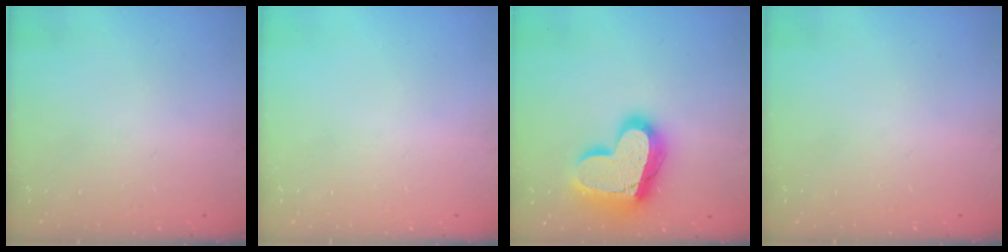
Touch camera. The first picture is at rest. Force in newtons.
{"total": 0.0}
{"total": 21.4, "press": 21.3, "slide": 1.7}
{"total": 0.0}